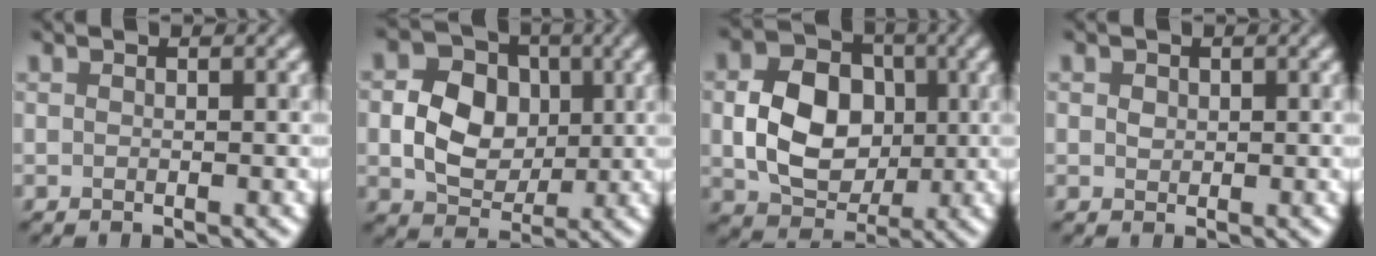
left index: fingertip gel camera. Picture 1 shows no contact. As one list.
[{"total": 5.4, "force": [0.1, 4.4, 3.1], "torque": [-0.056, 0.000, 0.003]}, {"total": 6.9, "force": [0.0, 5.5, 4.2], "torque": [-0.079, -0.003, 0.006]}, {"total": 0.7, "force": [0.1, 0.7, 0.1], "torque": [0.000, 0.001, 0.003]}]